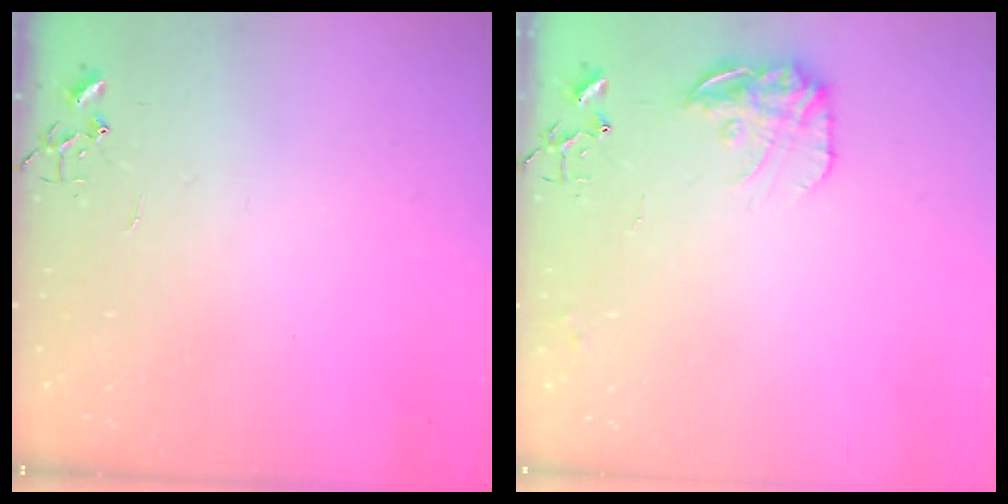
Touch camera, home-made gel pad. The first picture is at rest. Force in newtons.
{"total": 12.9, "press": 12.8, "slide": 0.6}